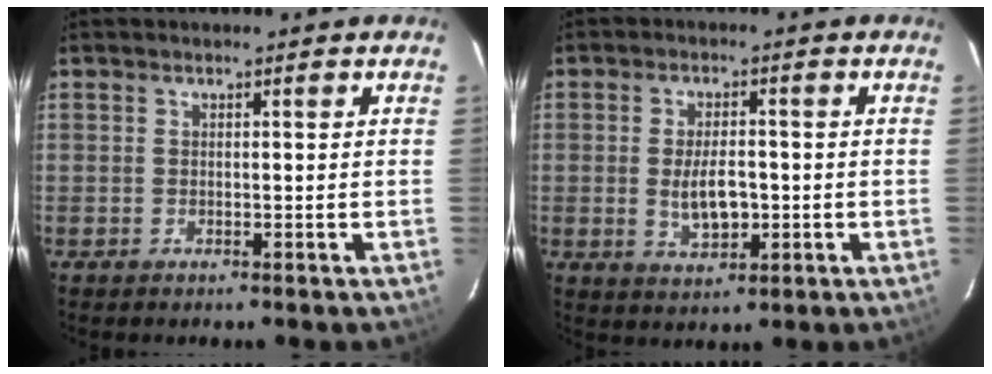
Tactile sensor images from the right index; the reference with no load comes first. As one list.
[{"total": 6.5, "force": [-0.9, 3.2, 5.6], "torque": [-0.107, -0.003, -0.008]}]